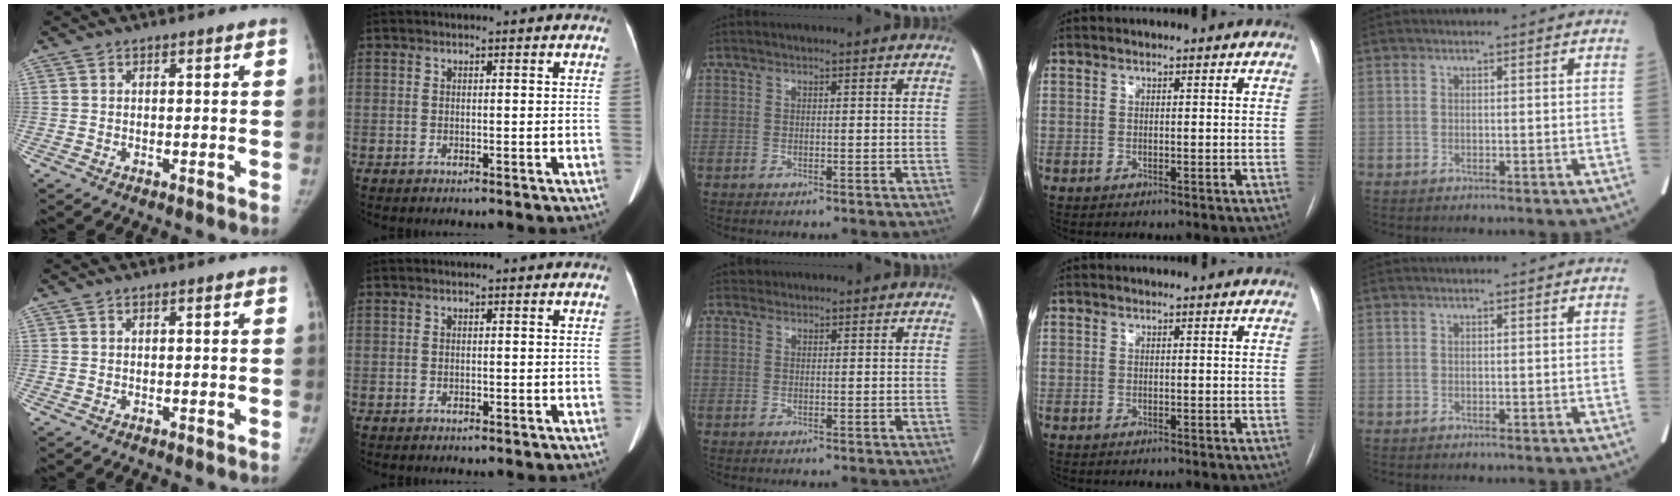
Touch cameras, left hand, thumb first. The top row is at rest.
{"middle": {"total": 0.7, "force": [0.6, 0.4, -0.2], "torque": [0.003, 0.005, 0.009]}}